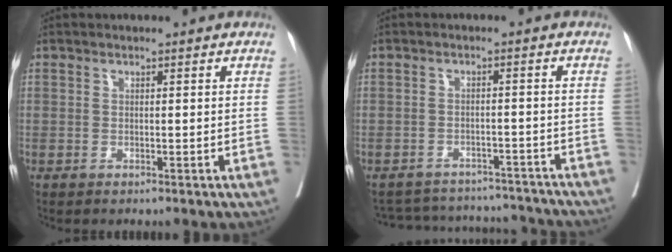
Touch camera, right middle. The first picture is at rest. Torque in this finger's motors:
{"motor_torque": [-0.55, -0.60, -0.22, -0.03]}